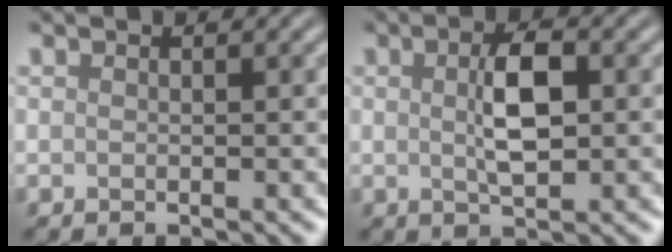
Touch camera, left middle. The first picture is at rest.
{"total": 4.0, "force": [0.4, 1.6, 3.7], "torque": [-0.075, 0.003, 0.007]}